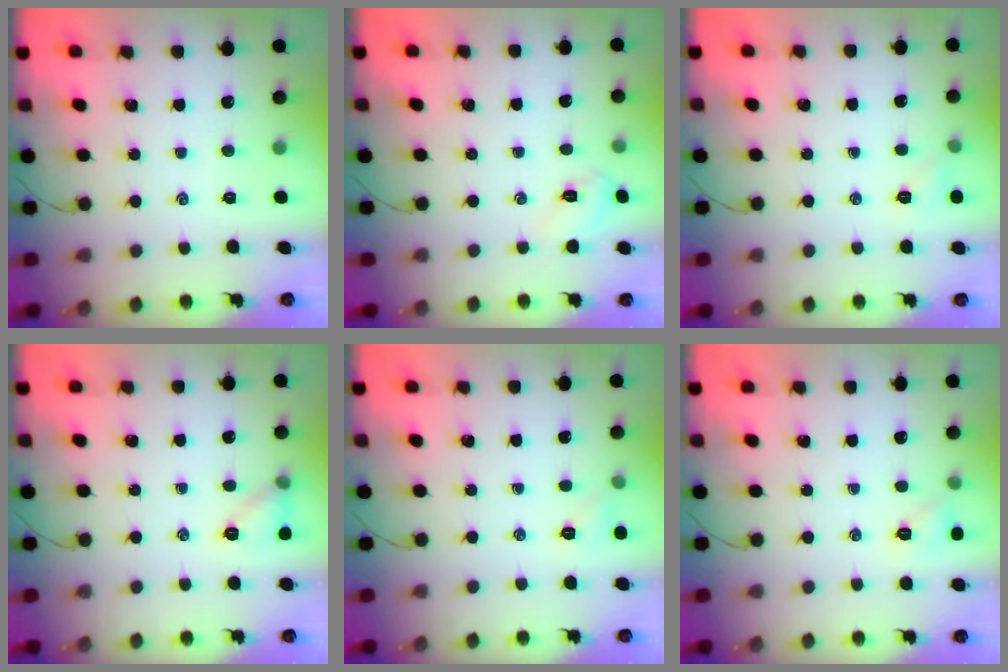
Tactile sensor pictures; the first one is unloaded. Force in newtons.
{"total": 3.6, "press": 3.5, "slide": 0.9}
{"total": 4.6, "press": 4.3, "slide": 1.4}
{"total": 7.6, "press": 7.6, "slide": 0.5}
{"total": 4.6, "press": 4.3, "slide": 1.4}
{"total": 6.5, "press": 6.4, "slide": 1.5}